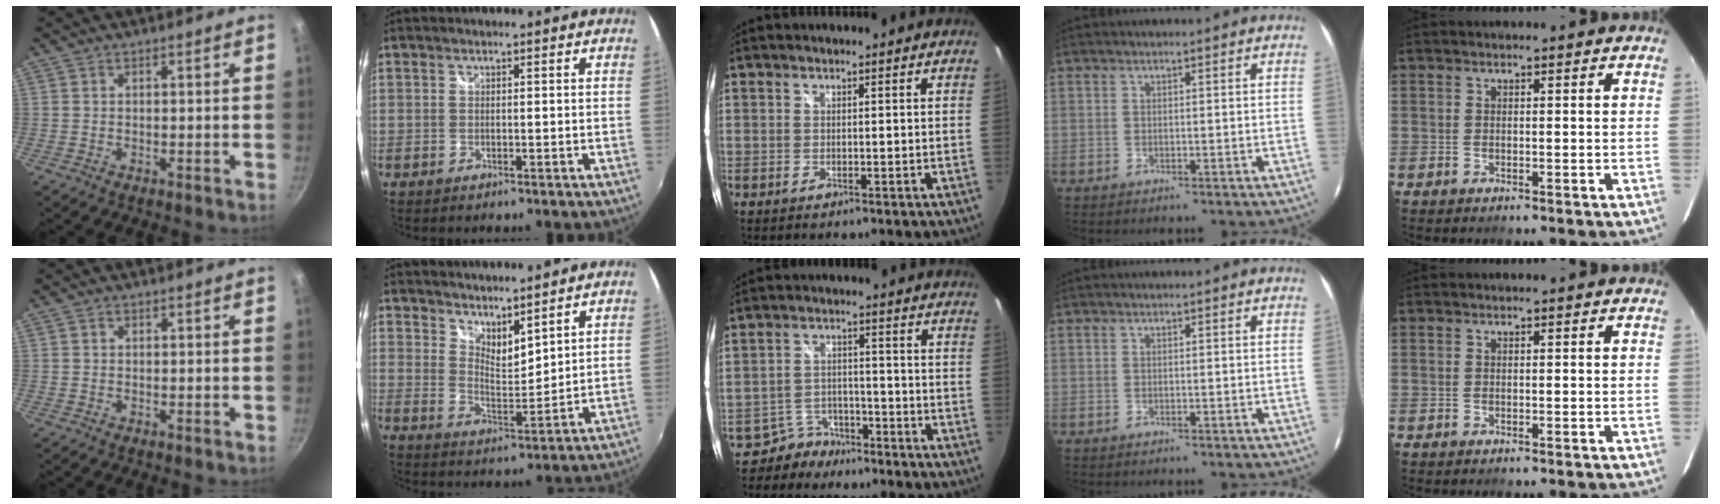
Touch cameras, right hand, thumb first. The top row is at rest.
{"thumb": {"total": 0.6, "force": [0.1, 0.5, 0.2], "torque": [-0.003, 0.004, 0.002]}, "index": {"total": 7.4, "force": [6.5, 1.9, 3.0], "torque": [-0.042, -0.008, 0.115]}, "middle": {"total": 5.8, "force": [-4.8, 3.2, 0.1], "torque": [-0.012, 0.017, -0.079]}}